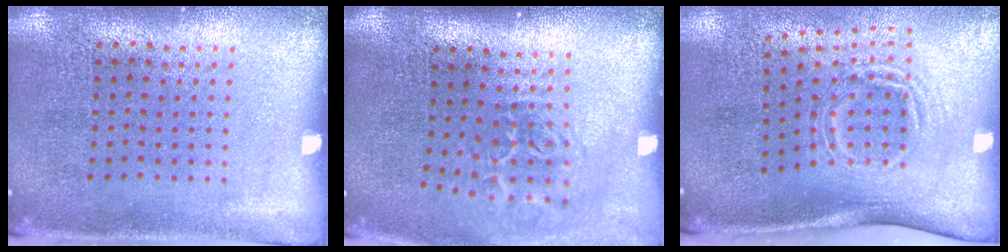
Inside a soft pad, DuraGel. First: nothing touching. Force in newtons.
{"total": 1.9, "press": 1.2, "slide": 1.5}
{"total": 1.8, "press": 1.1, "slide": 1.4}